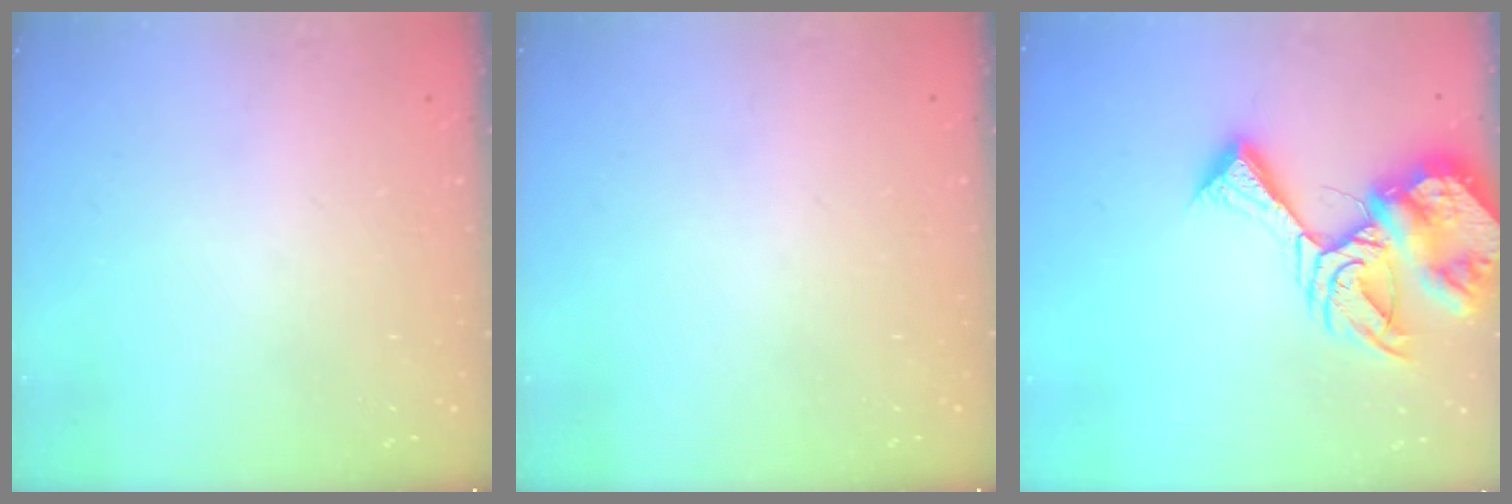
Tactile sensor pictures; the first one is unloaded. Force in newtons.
{"total": 0.0}
{"total": 16.1, "press": 16.0, "slide": 1.7}